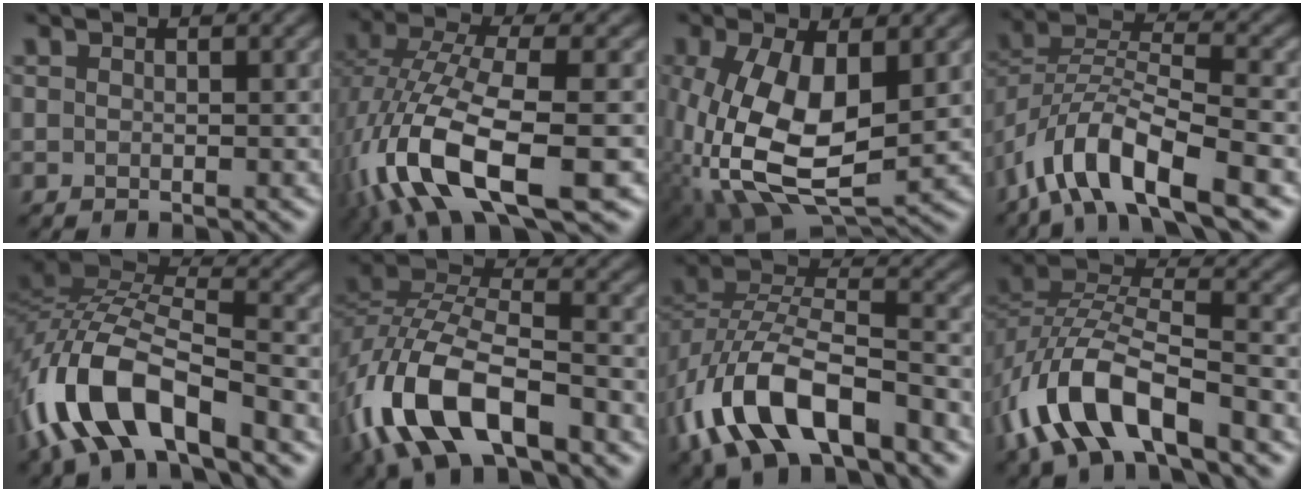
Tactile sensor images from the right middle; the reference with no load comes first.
{"total": 11.0, "force": [-4.3, 4.5, 9.1], "torque": [-0.195, -0.007, -0.081]}
{"total": 10.6, "force": [-0.5, 5.8, 8.8], "torque": [-0.203, -0.013, 0.001]}
{"total": 9.9, "force": [-5.9, 3.5, 7.2], "torque": [-0.135, 0.005, -0.117]}
{"total": 11.2, "force": [-6.5, 4.7, 7.8], "torque": [-0.166, 0.005, -0.131]}
{"total": 12.0, "force": [-6.1, 5.8, 8.5], "torque": [-0.183, -0.002, -0.124]}
{"total": 11.0, "force": [-5.9, 5.3, 7.6], "torque": [-0.156, 0.007, -0.117]}
{"total": 9.8, "force": [-5.4, 4.4, 6.9], "torque": [-0.147, 0.009, -0.108]}